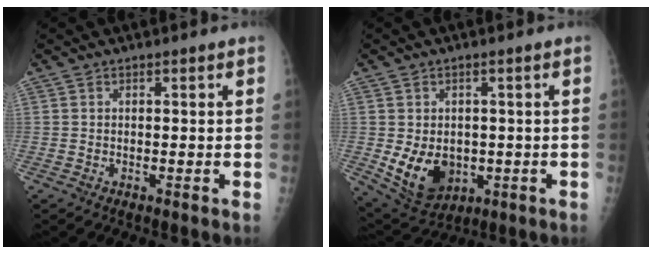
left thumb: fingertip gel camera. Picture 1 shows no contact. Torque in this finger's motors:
{"motor_torque": [1.28, 1.45, 0.54, -0.50, 0.09]}